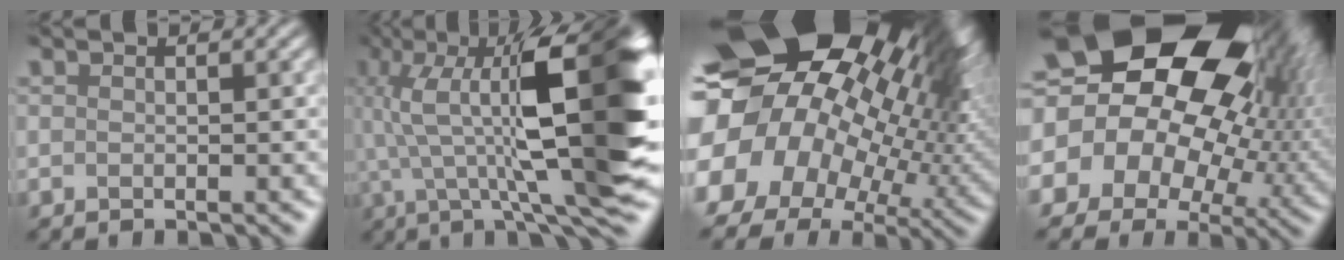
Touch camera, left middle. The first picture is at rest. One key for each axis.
{"total": 14.2, "fx": 3.9, "fy": 4.3, "fz": 12.9, "tx": -0.225, "ty": 0.008, "tz": 0.063}
{"total": 19.1, "fx": 3.5, "fy": 14.6, "fz": 11.8, "tx": -0.183, "ty": 0.001, "tz": 0.037}
{"total": 19.0, "fx": 6.7, "fy": 12.8, "fz": 12.2, "tx": -0.160, "ty": 0.021, "tz": 0.109}